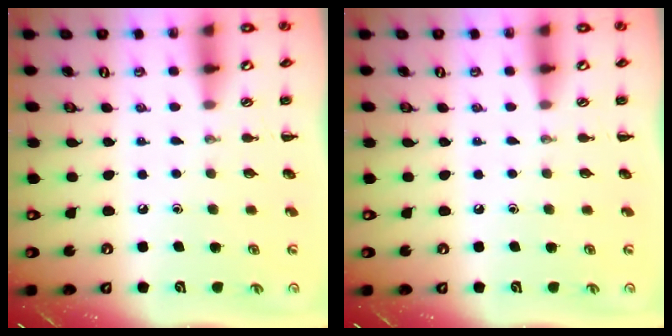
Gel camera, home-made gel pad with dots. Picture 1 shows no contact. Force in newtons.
{"total": 0.0}